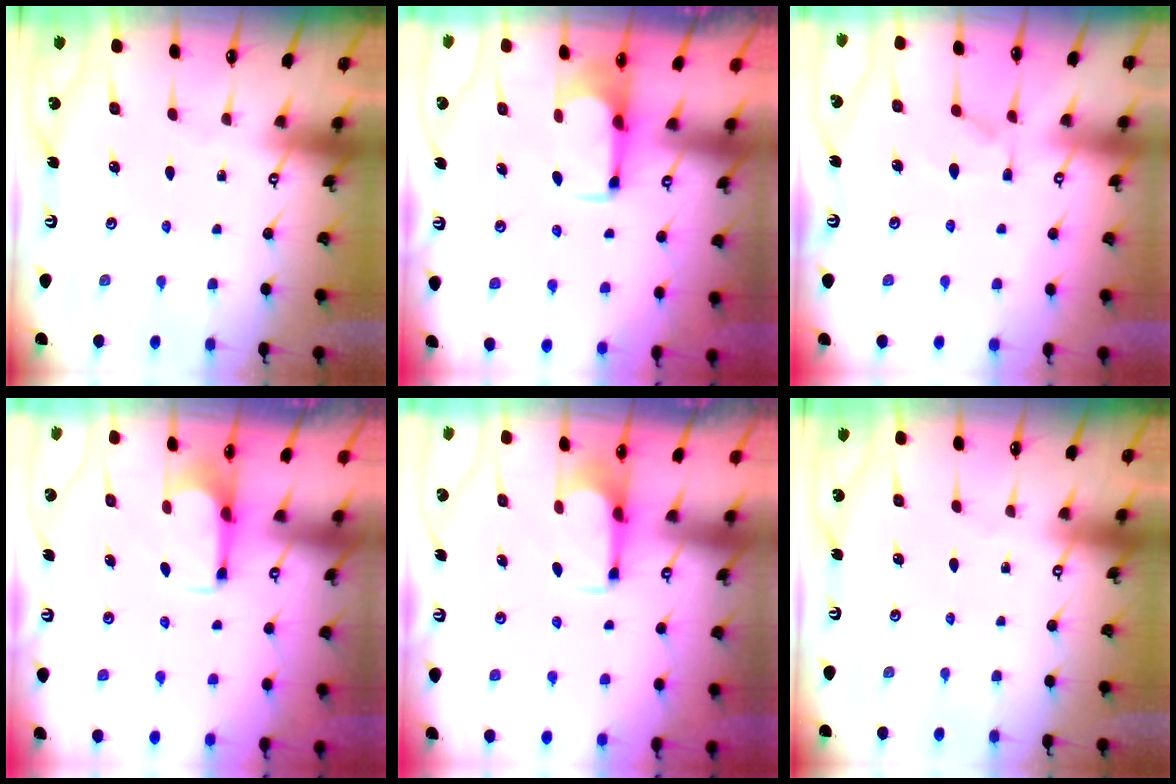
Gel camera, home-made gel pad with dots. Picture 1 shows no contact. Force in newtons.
{"total": 1.8, "press": 1.7, "slide": 0.6}
{"total": 1.7, "press": 1.1, "slide": 1.4}
{"total": 2.8, "press": 2.7, "slide": 0.8}
{"total": 2.8, "press": 2.7, "slide": 0.9}
{"total": 0.0}